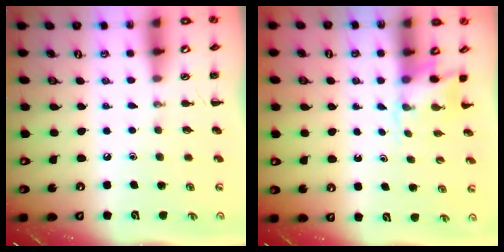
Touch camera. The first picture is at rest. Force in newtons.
{"total": 2.5, "press": 2.3, "slide": 1.0}